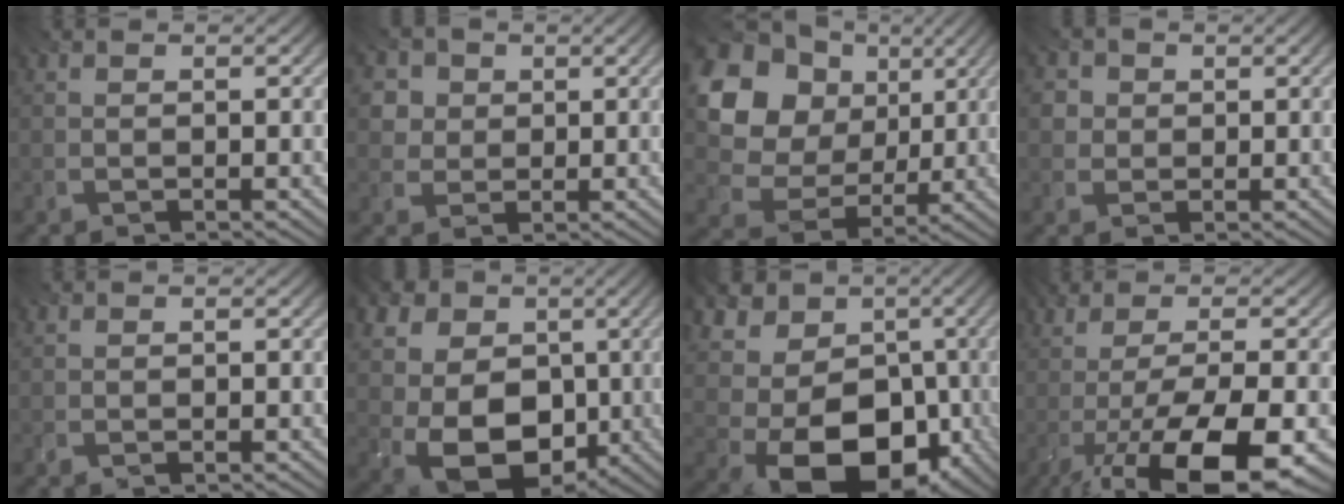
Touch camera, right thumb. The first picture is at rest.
{"total": 4.0, "force": [1.3, 3.6, 1.1], "torque": [-0.051, -0.012, 0.022]}
{"total": 15.0, "force": [3.9, 11.8, 8.3], "torque": [-0.193, 0.023, 0.064]}
{"total": 2.2, "force": [0.0, 2.2, 0.3], "torque": [-0.014, -0.008, -0.005]}
{"total": 0.0}
{"total": 16.2, "force": [-1.1, 12.9, 9.8], "torque": [-0.216, -0.014, -0.012]}
{"total": 17.9, "force": [-4.3, 13.7, 10.7], "torque": [-0.190, -0.025, -0.065]}
{"total": 13.4, "force": [-5.3, 3.8, 11.7], "torque": [-0.169, -0.003, -0.079]}